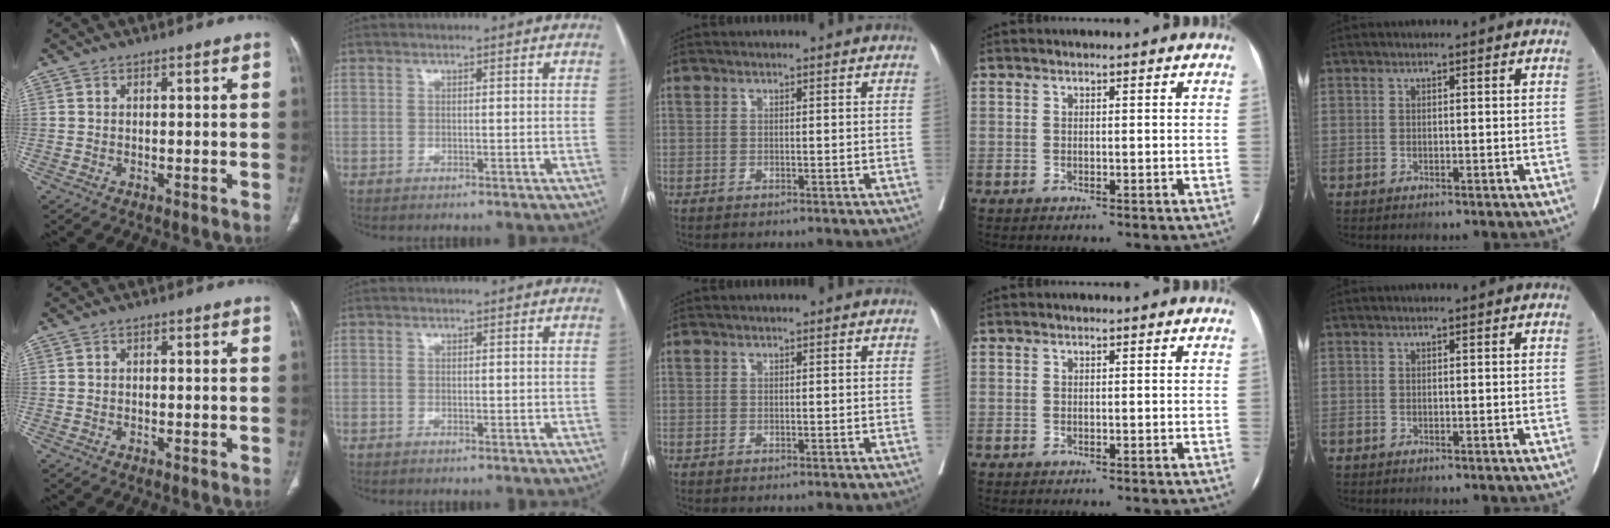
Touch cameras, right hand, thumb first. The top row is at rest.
{"thumb": {"total": 0.6, "force": [-0.1, 0.4, 0.4], "torque": [-0.005, 0.002, -0.003]}, "index": {"total": 0.6, "force": [0.1, 0.4, 0.5], "torque": [-0.001, 0.002, 0.002]}}